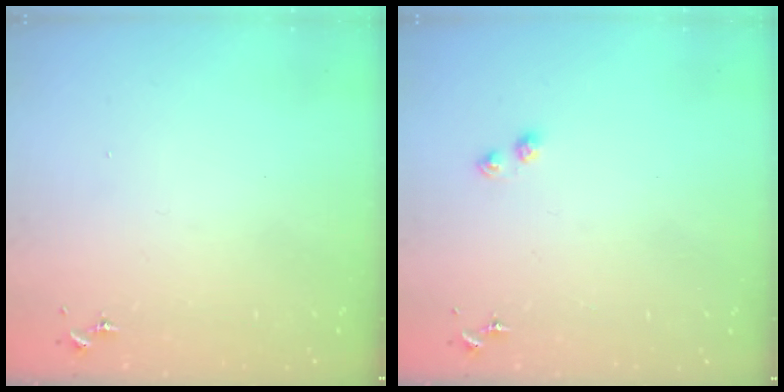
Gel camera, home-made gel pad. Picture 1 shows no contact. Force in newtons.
{"total": 3.1, "press": 3.1, "slide": 0.4}